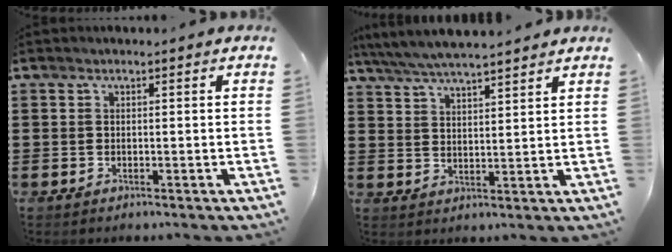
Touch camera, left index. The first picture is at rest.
{"total": 5.1, "force": [4.8, 0.0, 1.6], "torque": [-0.048, -0.019, 0.085]}